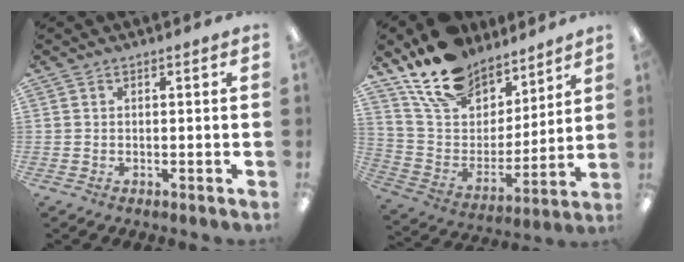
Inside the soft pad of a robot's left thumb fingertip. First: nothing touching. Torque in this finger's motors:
{"motor_torque": [2.57, 1.48, 1.55, -1.22, 0.10]}